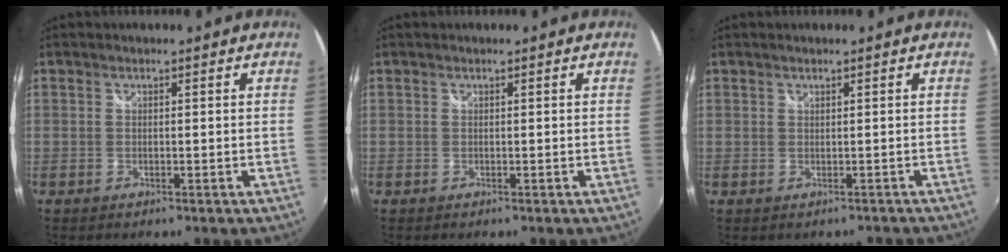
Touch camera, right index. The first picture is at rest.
{"total": 0.0}
{"total": 1.5, "force": [-0.5, 1.4, 0.2], "torque": [0.006, 0.008, 0.000]}